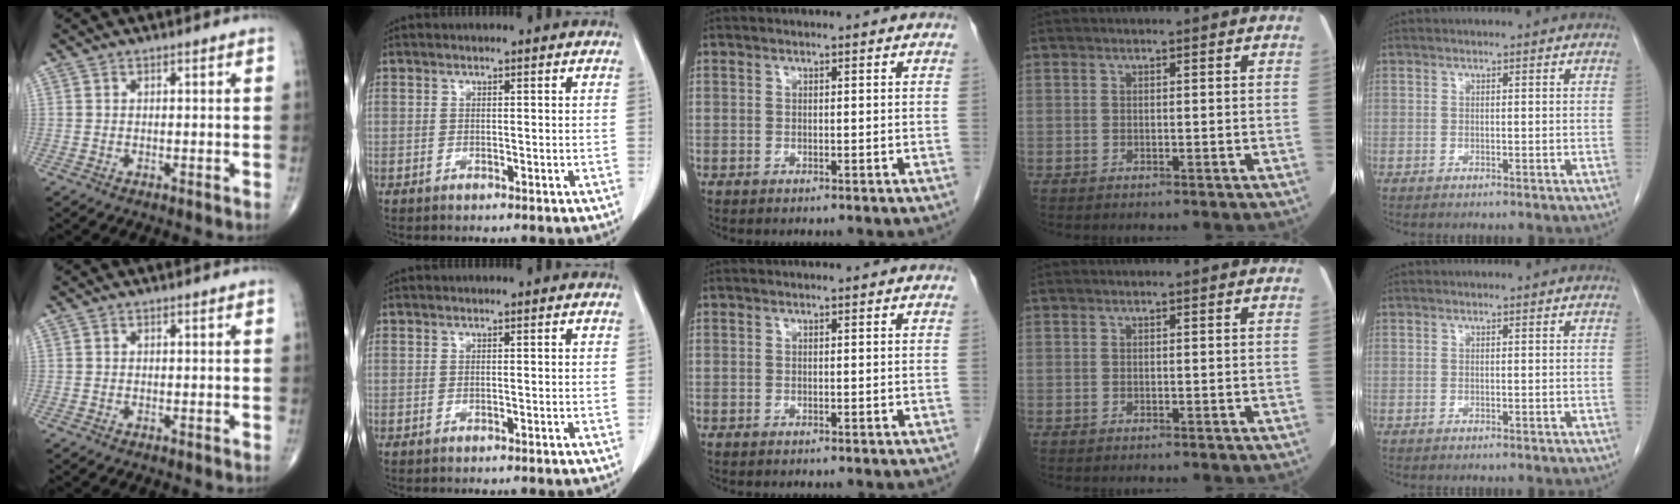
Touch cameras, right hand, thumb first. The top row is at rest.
{}